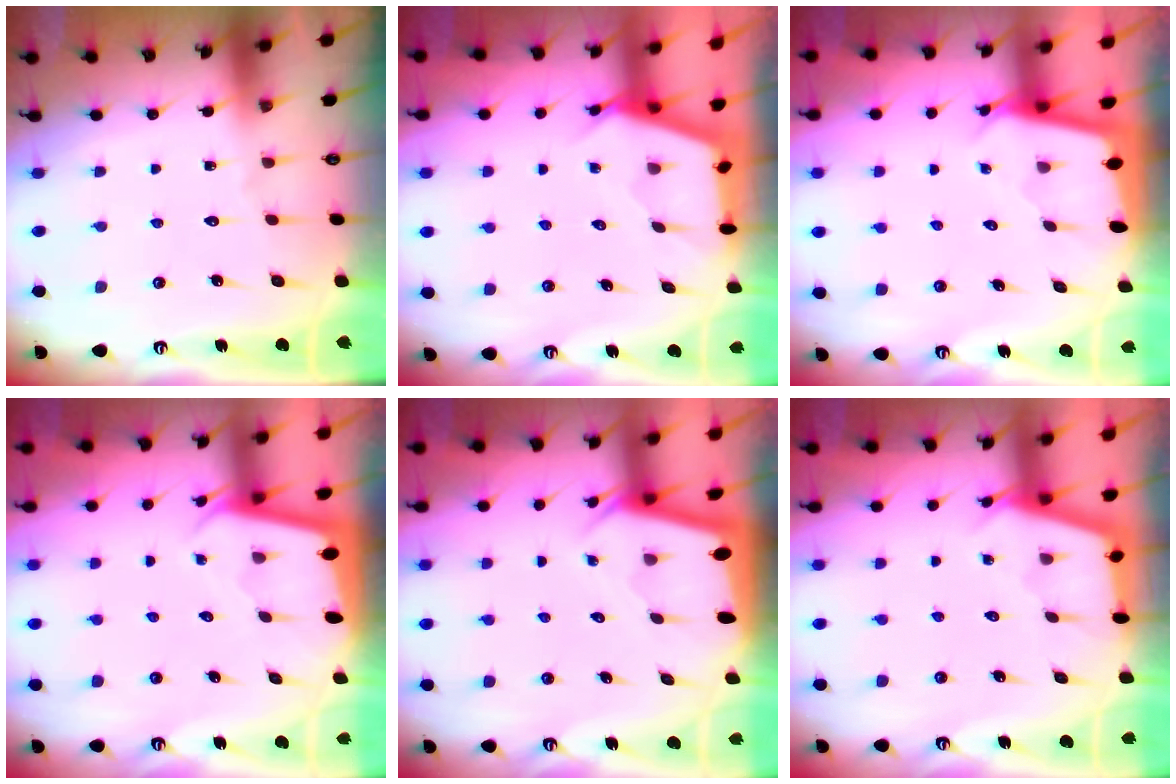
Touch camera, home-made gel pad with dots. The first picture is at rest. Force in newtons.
{"total": 2.6, "press": 2.5, "slide": 0.3}
{"total": 2.4, "press": 2.4, "slide": 0.1}
{"total": 1.8, "press": 1.8, "slide": 0.1}
{"total": 2.2, "press": 2.2, "slide": 0.2}
{"total": 2.8, "press": 2.8, "slide": 0.3}